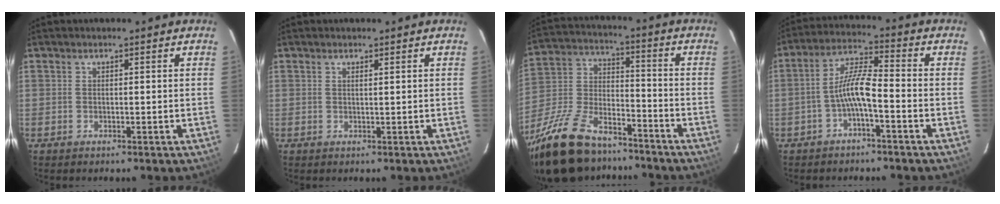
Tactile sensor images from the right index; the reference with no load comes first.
{"total": 0.6, "force": [0.5, -0.1, 0.4], "torque": [-0.008, -0.002, 0.007]}
{"total": 26.9, "force": [-19.9, 11.9, 13.7], "torque": [-0.296, 0.001, -0.327]}
{"total": 6.6, "force": [-2.8, 0.9, 5.9], "torque": [-0.127, 0.016, -0.053]}